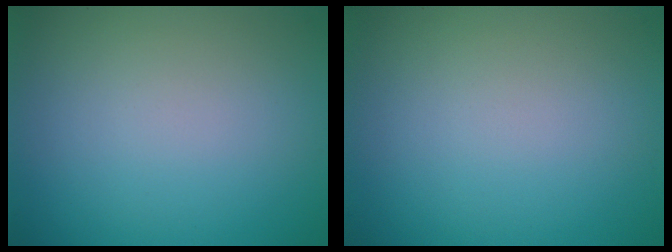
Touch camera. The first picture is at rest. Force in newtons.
{"total": 0.0}